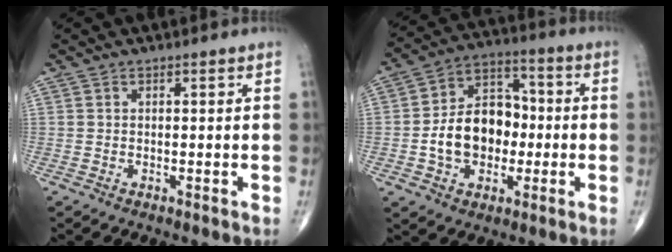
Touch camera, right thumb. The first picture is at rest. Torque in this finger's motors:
{"motor_torque": [1.24, 1.87, 0.94, -0.43, 0.07]}